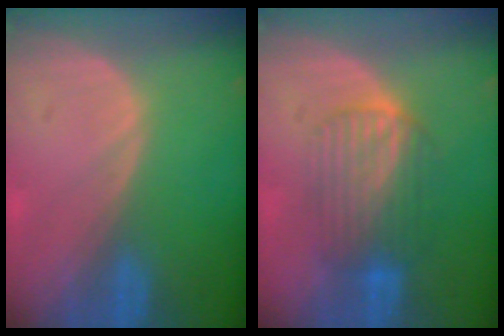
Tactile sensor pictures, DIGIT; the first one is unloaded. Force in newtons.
{"total": 6.6, "press": 6.5, "slide": 1.3}